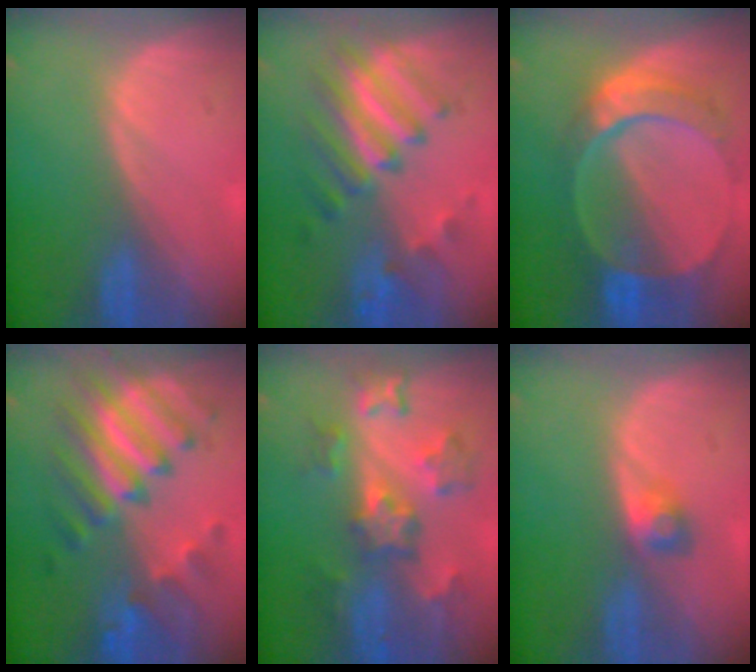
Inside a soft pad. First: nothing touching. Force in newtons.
{"total": 8.0, "press": 7.9, "slide": 1.3}
{"total": 9.3, "press": 8.1, "slide": 4.6}
{"total": 9.9, "press": 9.9, "slide": 0.7}
{"total": 8.8, "press": 7.9, "slide": 4.0}
{"total": 2.5, "press": 2.4, "slide": 0.7}